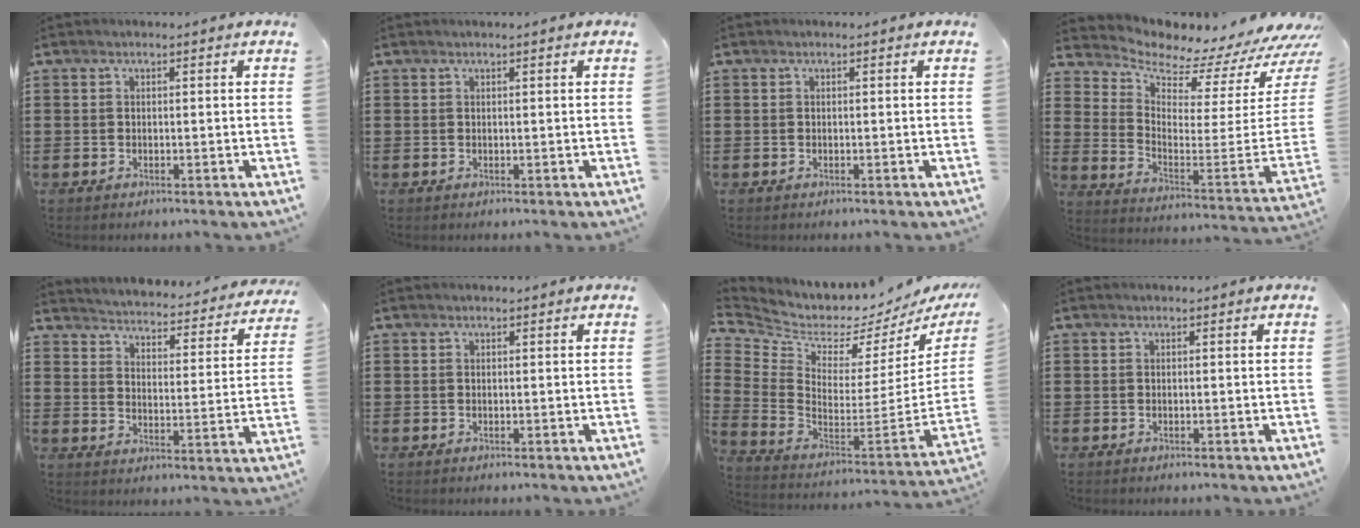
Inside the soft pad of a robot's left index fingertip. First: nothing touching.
{"total": 0.0}
{"total": 0.0}
{"total": 4.2, "force": [4.0, 1.0, 1.0], "torque": [-0.027, -0.074, 0.057]}
{"total": 3.3, "force": [3.3, -0.3, 0.0], "torque": [-0.023, -0.036, 0.047]}
{"total": 0.0}
{"total": 2.7, "force": [2.1, 1.6, 0.8], "torque": [-0.042, -0.046, 0.028]}
{"total": 0.0}